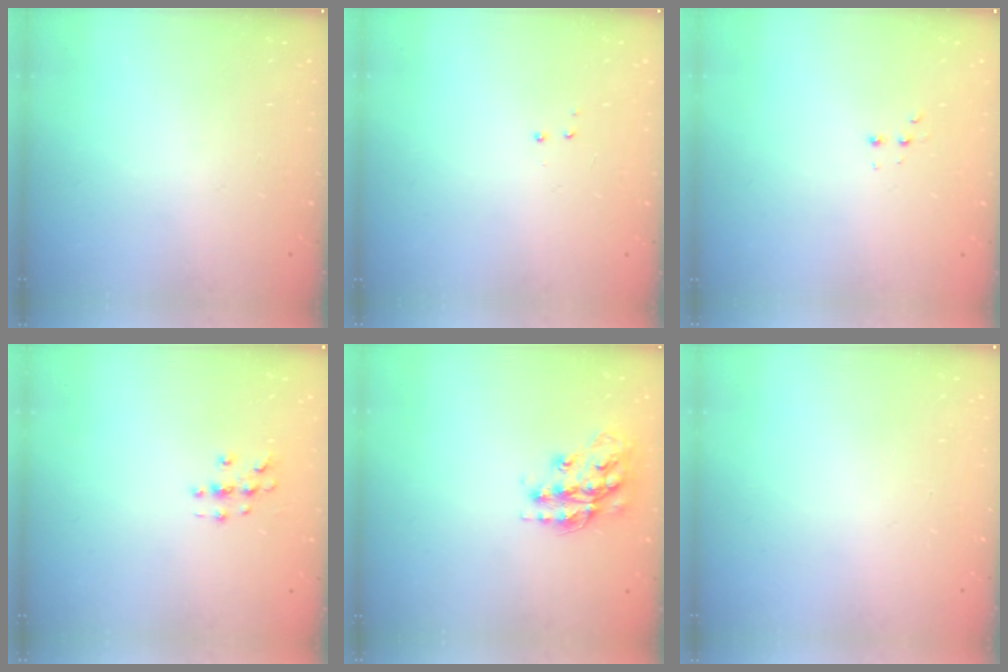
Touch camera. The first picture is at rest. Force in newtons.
{"total": 2.9, "press": 2.8, "slide": 0.6}
{"total": 2.4, "press": 2.2, "slide": 0.9}
{"total": 3.2, "press": 3.2, "slide": 0.2}
{"total": 14.6, "press": 14.5, "slide": 0.7}
{"total": 0.0}